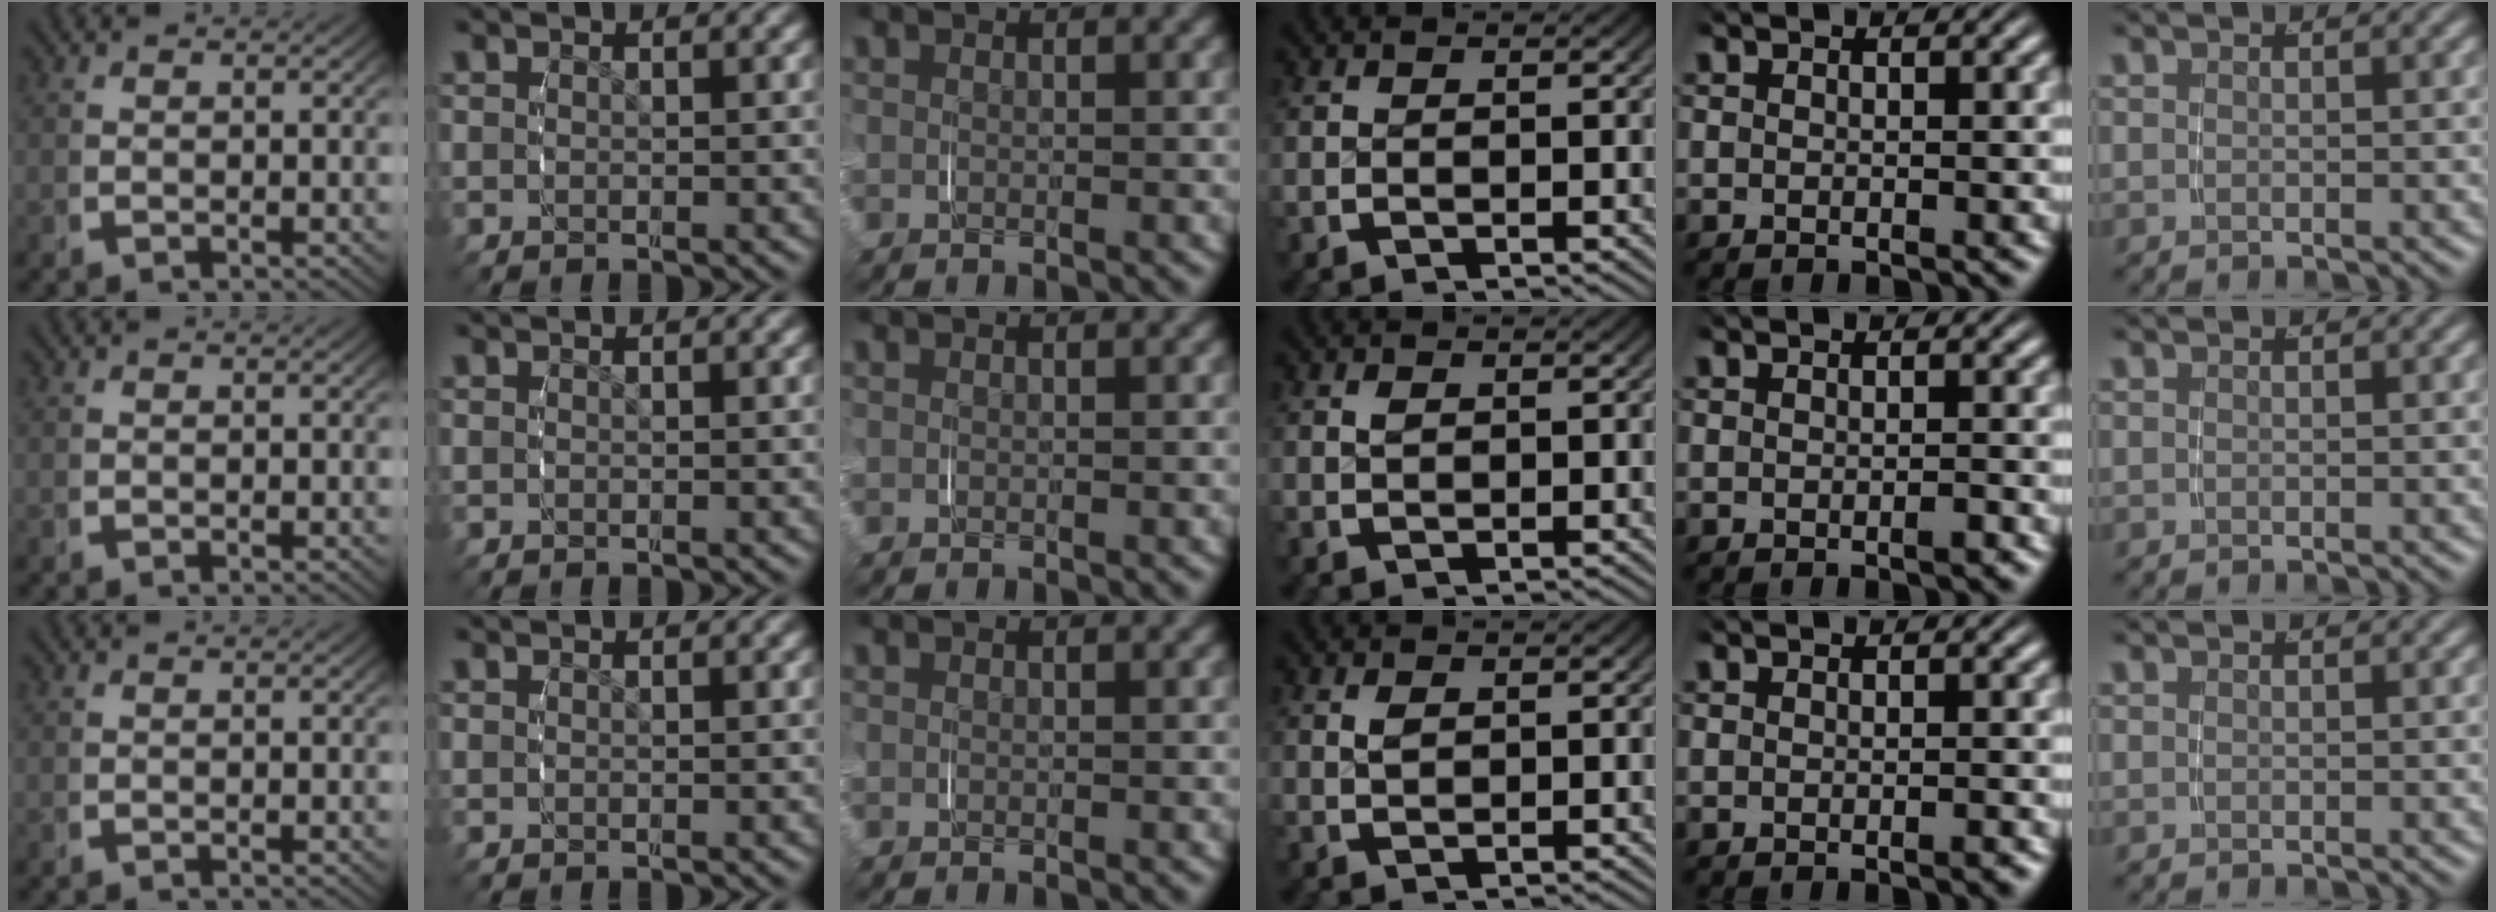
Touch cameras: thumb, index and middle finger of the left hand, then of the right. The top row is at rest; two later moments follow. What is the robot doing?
{"motion": "grasp_and_lifting", "object": "lipstick"}